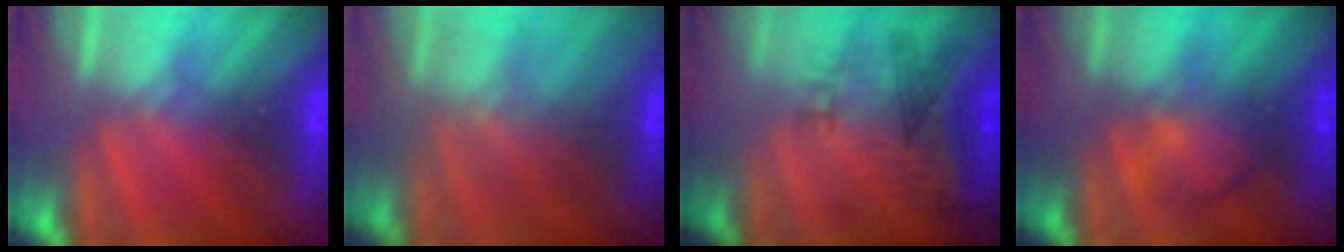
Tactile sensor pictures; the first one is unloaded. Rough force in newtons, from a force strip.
{"total": 10.4}
{"total": 7.5}
{"total": 2.0}